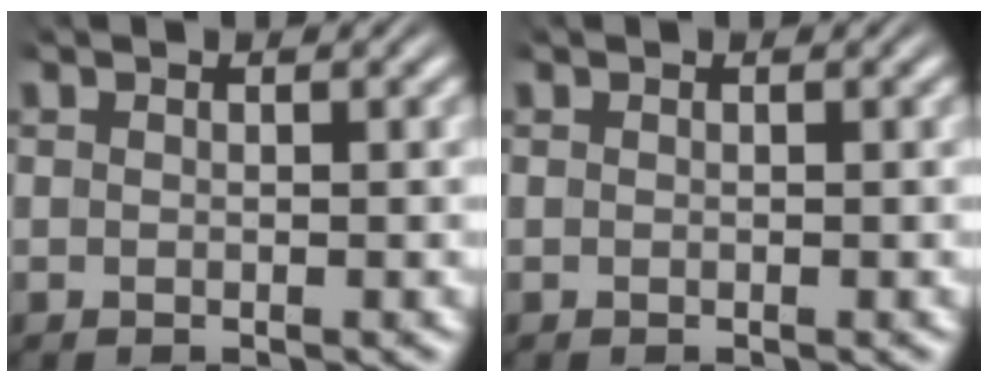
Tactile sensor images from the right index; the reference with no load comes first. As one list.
[{"total": 0.0}]